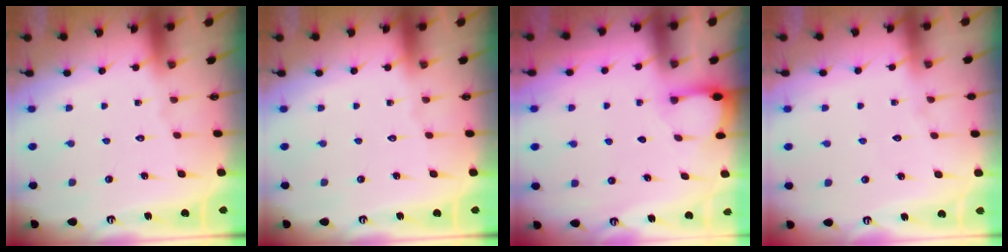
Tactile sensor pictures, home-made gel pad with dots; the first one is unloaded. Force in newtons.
{"total": 0.0}
{"total": 2.1, "press": 2.1, "slide": 0.3}
{"total": 3.1, "press": 3.1, "slide": 0.3}